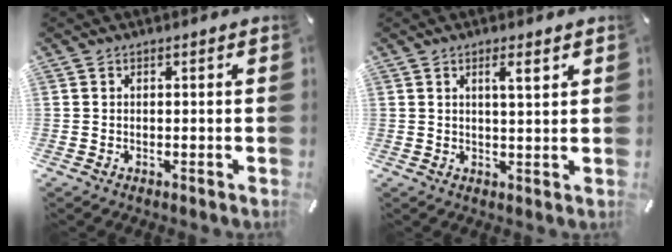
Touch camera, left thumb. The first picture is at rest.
{"total": 4.2, "force": [1.8, 0.6, 3.7], "torque": [-0.061, -0.005, 0.025]}